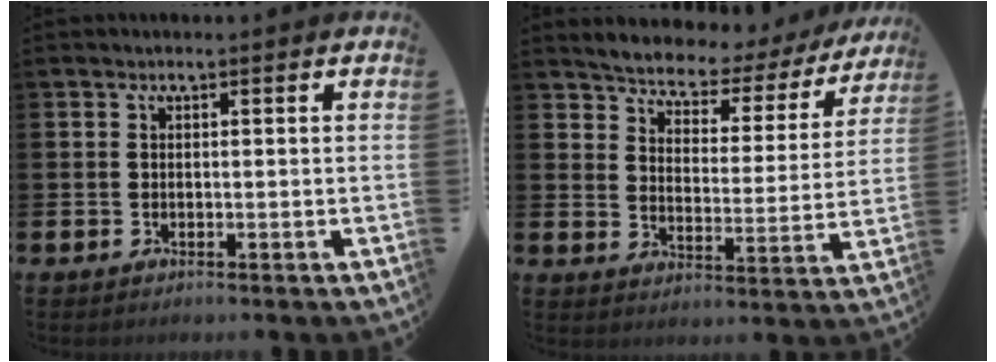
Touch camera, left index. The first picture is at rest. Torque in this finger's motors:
{"motor_torque": [1.13, -1.00, 0.52, 0.04]}